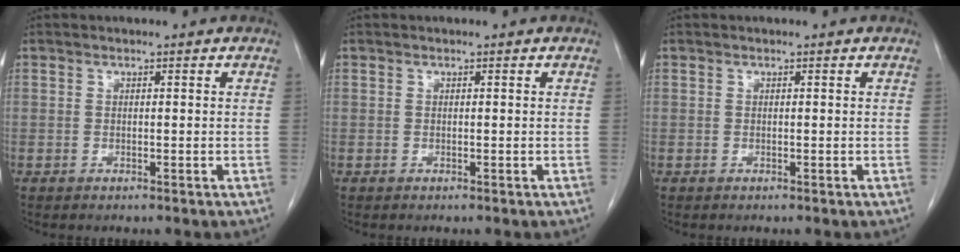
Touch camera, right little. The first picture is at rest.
{"total": 0.0}
{"total": 0.0}